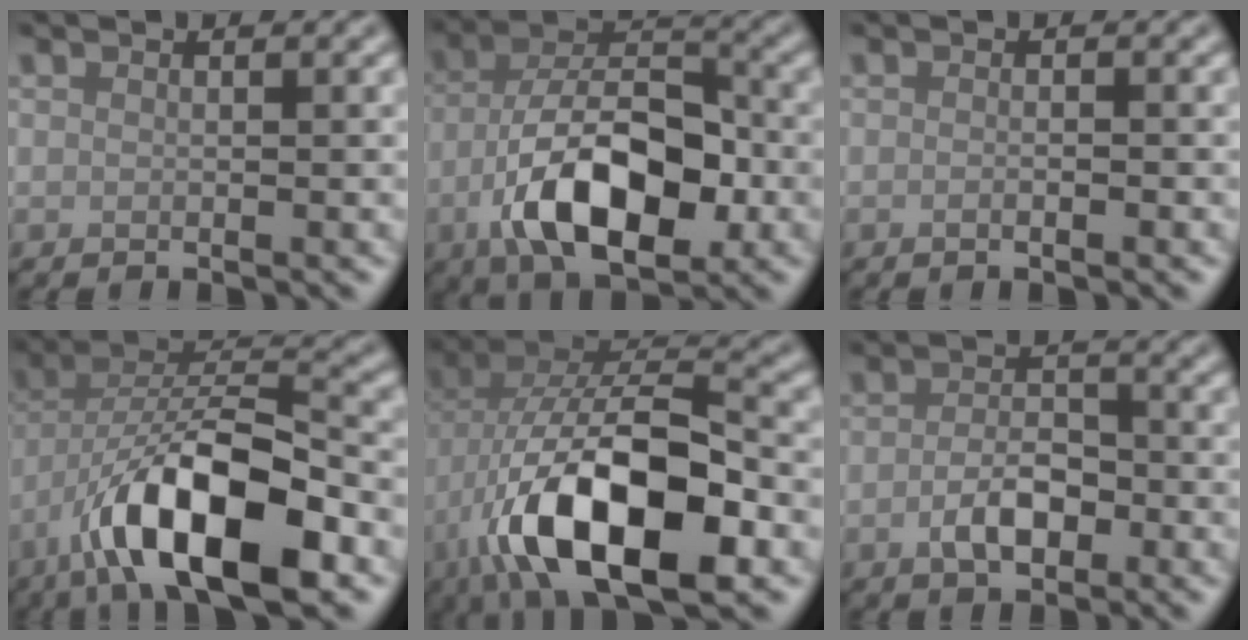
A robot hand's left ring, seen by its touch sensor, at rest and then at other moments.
{"total": 10.9, "force": [-4.3, 5.2, 8.6], "torque": [-0.156, 0.005, -0.085]}
{"total": 1.1, "force": [-0.3, 0.4, 1.0], "torque": [-0.005, -0.001, -0.005]}
{"total": 12.2, "force": [-6.2, 4.2, 9.6], "torque": [-0.163, 0.010, -0.111]}
{"total": 13.9, "force": [-5.3, 6.0, 11.3], "torque": [-0.209, 0.001, -0.094]}
{"total": 3.3, "force": [-1.3, 1.7, 2.5], "torque": [-0.046, 0.004, -0.026]}